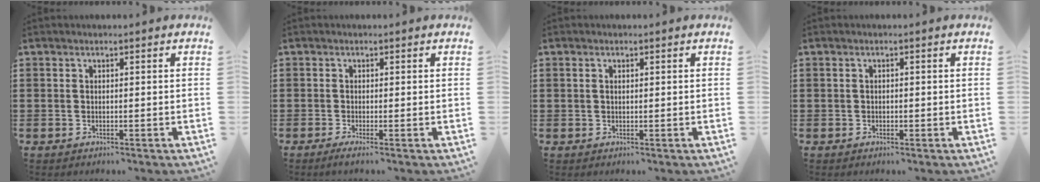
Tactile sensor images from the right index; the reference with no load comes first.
{"total": 0.7, "force": [-0.3, -0.1, 0.7], "torque": [-0.010, -0.004, -0.005]}
{"total": 0.7, "force": [0.3, 0.3, 0.5], "torque": [-0.011, 0.002, 0.005]}
{"total": 0.5, "force": [0.0, 0.5, 0.2], "torque": [-0.005, 0.003, -0.002]}